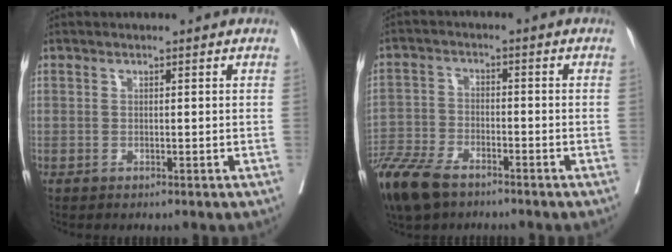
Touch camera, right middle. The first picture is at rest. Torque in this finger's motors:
{"motor_torque": [1.07, -1.07, 0.45, 0.06]}